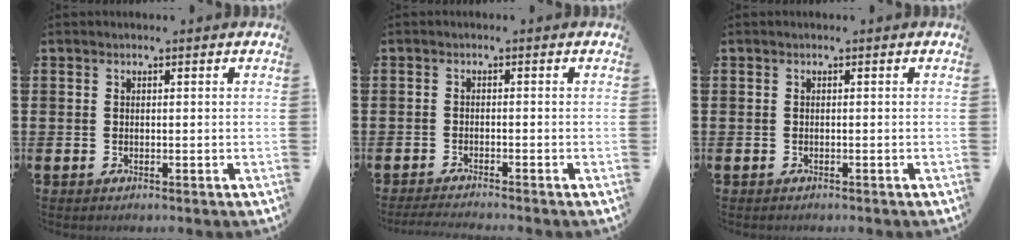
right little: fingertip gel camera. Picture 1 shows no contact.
{"total": 1.4, "force": [-1.3, -0.1, 0.5], "torque": [-0.007, 0.001, -0.025]}
{"total": 0.0}